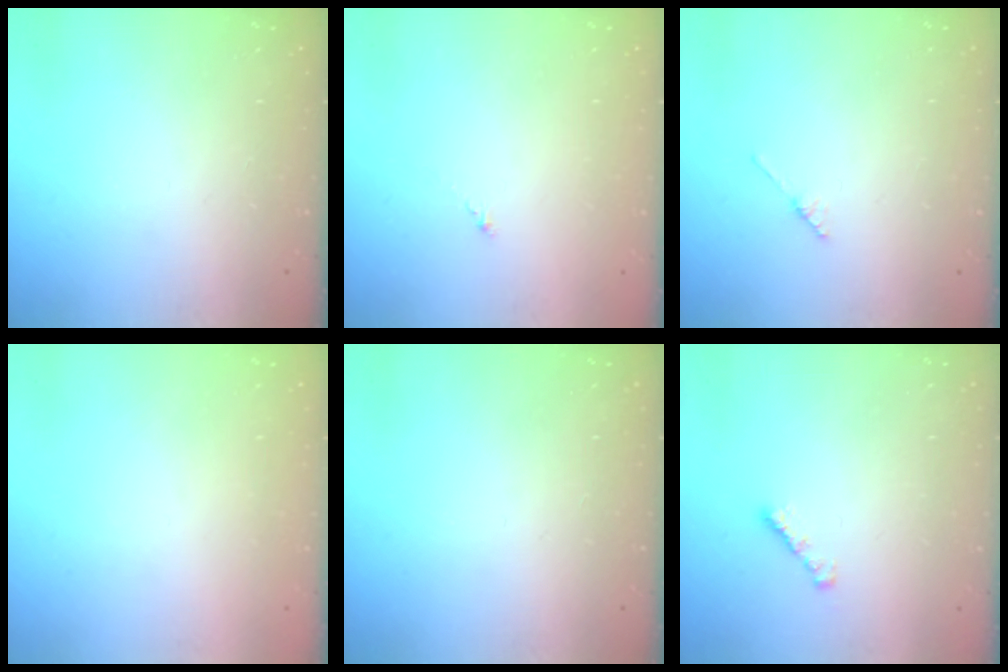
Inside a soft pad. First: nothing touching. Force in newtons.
{"total": 0.0}
{"total": 2.1, "press": 2.1, "slide": 0.1}
{"total": 1.6, "press": 1.6, "slide": 0.2}
{"total": 0.0}
{"total": 1.6, "press": 1.5, "slide": 0.4}